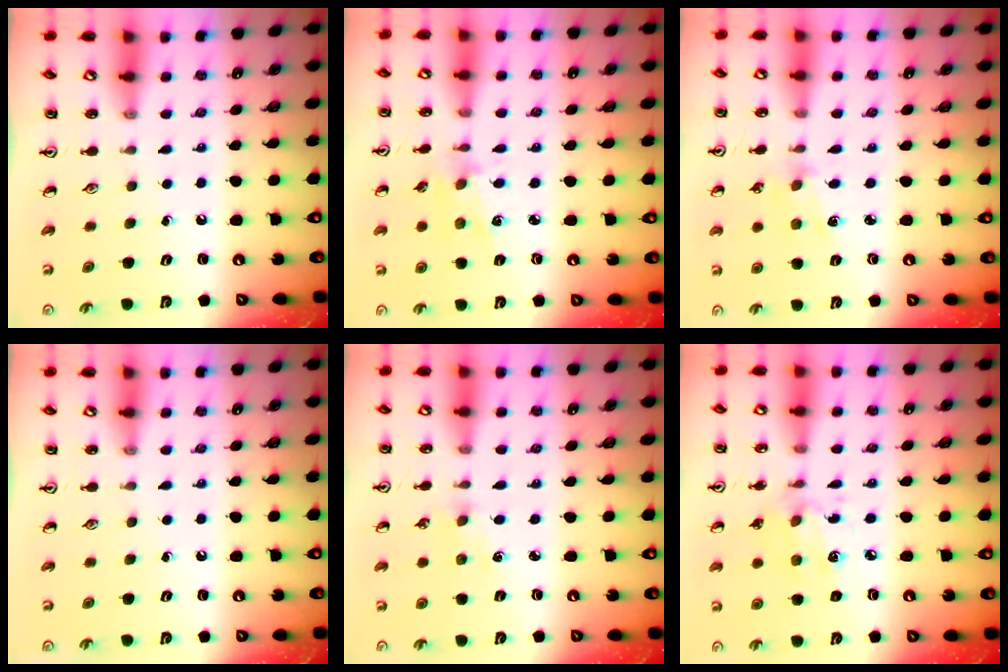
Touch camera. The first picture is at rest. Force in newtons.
{"total": 2.5, "press": 2.4, "slide": 0.7}
{"total": 2.1, "press": 2.0, "slide": 0.3}
{"total": 0.0}
{"total": 1.9, "press": 1.9, "slide": 0.4}
{"total": 6.1, "press": 6.1, "slide": 0.4}